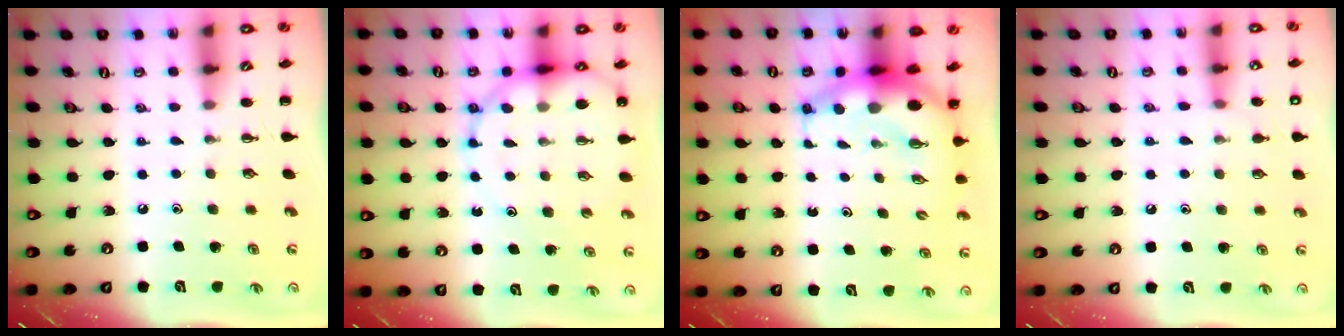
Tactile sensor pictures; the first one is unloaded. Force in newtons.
{"total": 14.7, "press": 14.0, "slide": 4.6}
{"total": 7.5, "press": 7.2, "slide": 2.1}
{"total": 7.0, "press": 6.9, "slide": 1.6}